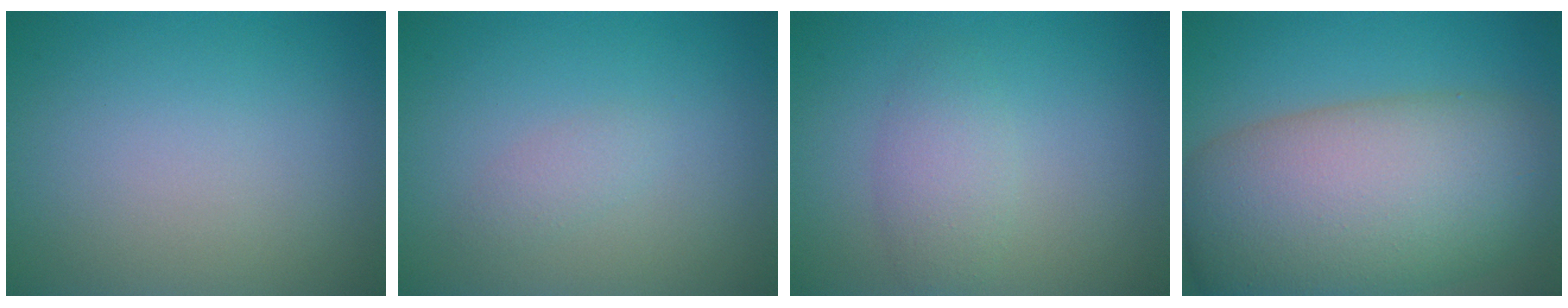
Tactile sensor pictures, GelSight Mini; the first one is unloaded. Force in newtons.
{"total": 1.1, "press": 1.1, "slide": 0.0}
{"total": 2.4, "press": 2.4, "slide": 0.0}
{"total": 13.6, "press": 13.6, "slide": 0.7}